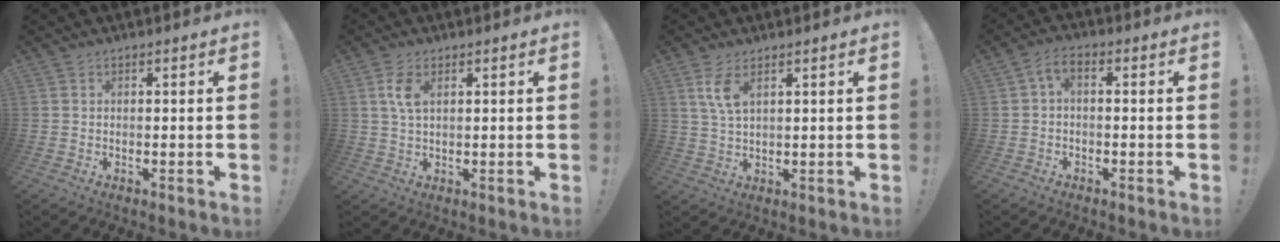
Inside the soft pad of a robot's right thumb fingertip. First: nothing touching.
{"total": 5.1, "force": [1.8, 2.5, 4.1], "torque": [-0.077, -0.003, 0.028]}
{"total": 5.7, "force": [2.8, 2.1, 4.6], "torque": [-0.087, -0.011, 0.045]}
{"total": 3.5, "force": [-0.4, 1.4, 3.2], "torque": [-0.069, 0.000, -0.007]}